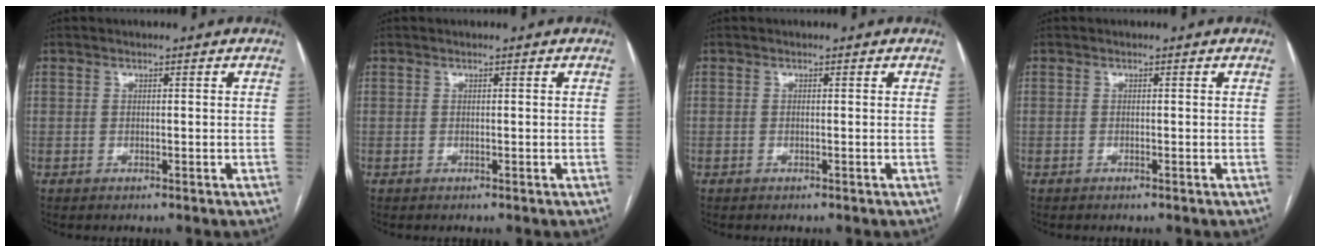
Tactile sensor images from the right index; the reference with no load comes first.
{"total": 0.0}
{"total": 0.0}
{"total": 0.0}